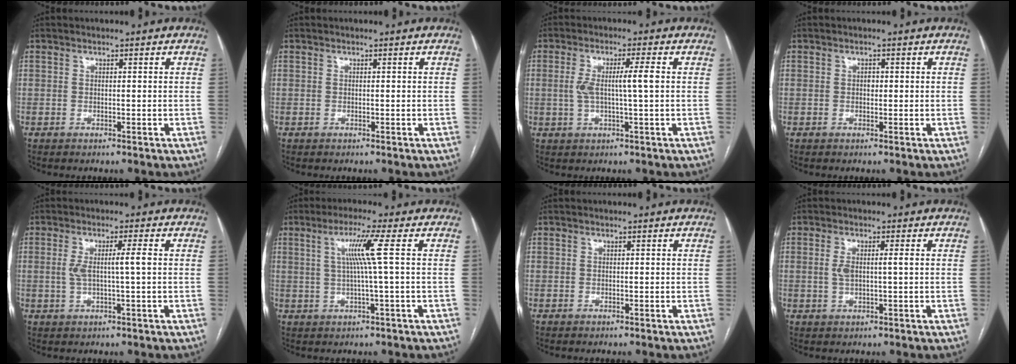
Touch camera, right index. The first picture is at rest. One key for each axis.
{"total": 0.0}
{"total": 5.3, "fx": 0.3, "fy": -0.1, "fz": 5.3, "tx": -0.102, "ty": 0.009, "tz": 0.008}
{"total": 0.8, "fx": 0.0, "fy": 0.6, "fz": 0.6, "tx": -0.008, "ty": 0.002, "tz": -0.002}
{"total": 4.2, "fx": 0.2, "fy": -0.1, "fz": 4.2, "tx": -0.080, "ty": 0.006, "tz": 0.007}
{"total": 5.8, "fx": 1.2, "fy": -1.5, "fz": 5.5, "tx": -0.105, "ty": 0.005, "tz": 0.026}
{"total": 0.0}
{"total": 3.2, "fx": 0.3, "fy": 0.6, "fz": 3.1, "tx": -0.068, "ty": 0.006, "tz": 0.008}